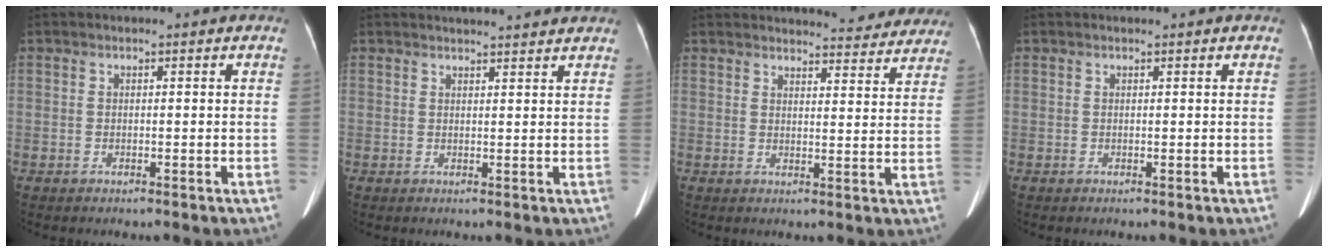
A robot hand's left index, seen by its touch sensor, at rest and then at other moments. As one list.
[{"total": 7.3, "force": [6.9, 0.4, 2.4], "torque": [-0.030, 0.021, 0.076]}, {"total": 16.5, "force": [15.8, 3.5, 3.6], "torque": [-0.016, -0.019, 0.168]}, {"total": 0.6, "force": [0.5, 0.0, 0.1], "torque": [-0.003, 0.010, 0.010]}]